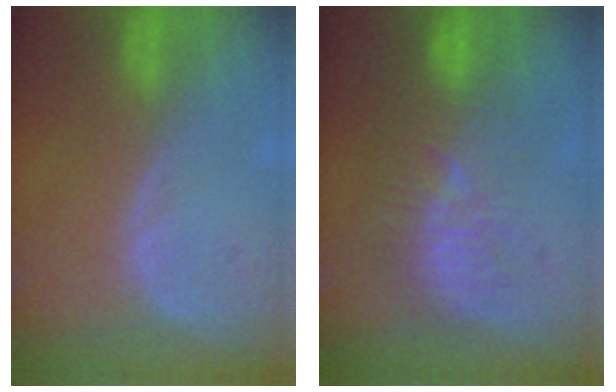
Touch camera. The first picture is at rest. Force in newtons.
{"total": 9.3, "press": 8.7, "slide": 3.4}